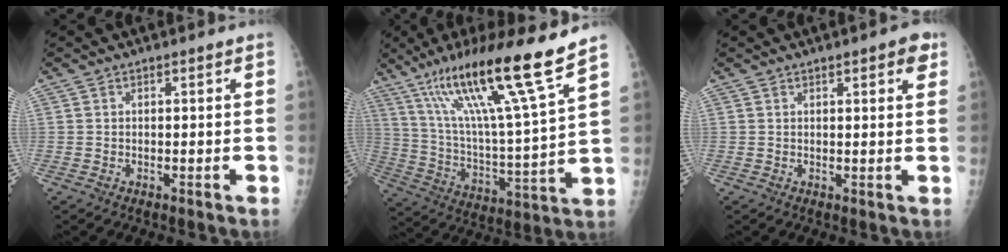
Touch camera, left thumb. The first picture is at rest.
{"total": 21.4, "force": [14.3, 0.4, 16.0], "torque": [-0.257, -0.061, 0.252]}
{"total": 4.1, "force": [2.3, 1.2, 3.2], "torque": [-0.031, -0.007, 0.024]}